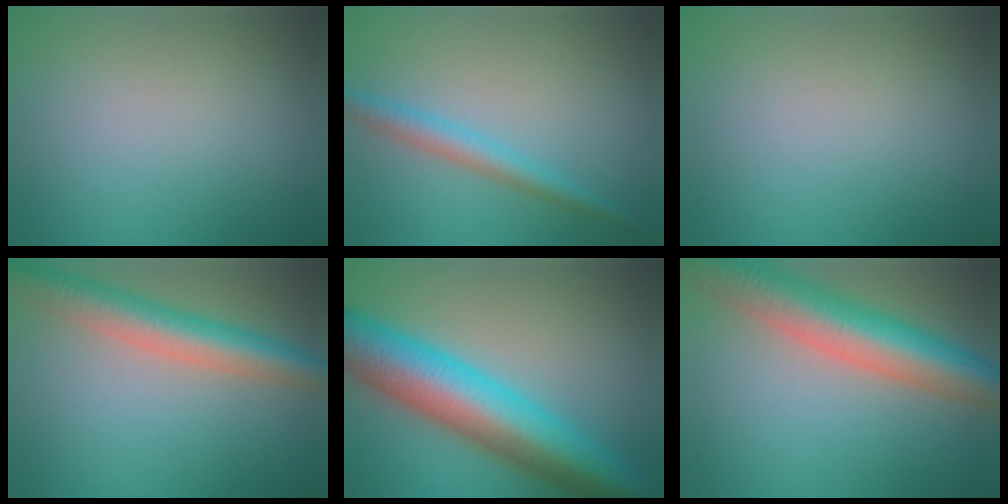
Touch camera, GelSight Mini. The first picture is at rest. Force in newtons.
{"total": 2.7, "press": 2.7, "slide": 0.2}
{"total": 0.0}
{"total": 6.6, "press": 6.6, "slide": 0.3}
{"total": 12.1, "press": 12.1, "slide": 0.2}
{"total": 10.1, "press": 10.1, "slide": 0.7}